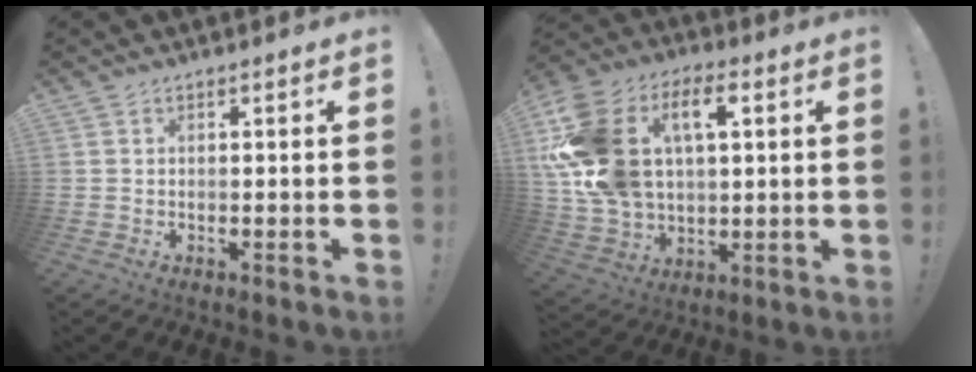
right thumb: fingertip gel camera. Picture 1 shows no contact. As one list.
[{"total": 21.5, "force": [5.7, 14.1, 15.2], "torque": [-0.284, -0.012, 0.102]}]